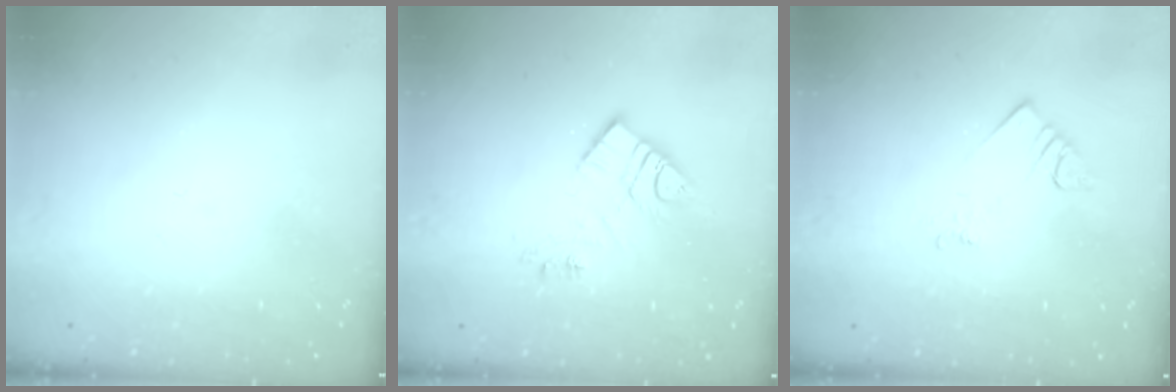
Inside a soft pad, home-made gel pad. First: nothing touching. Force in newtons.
{"total": 11.6, "press": 11.6, "slide": 0.9}
{"total": 2.1, "press": 2.0, "slide": 0.5}